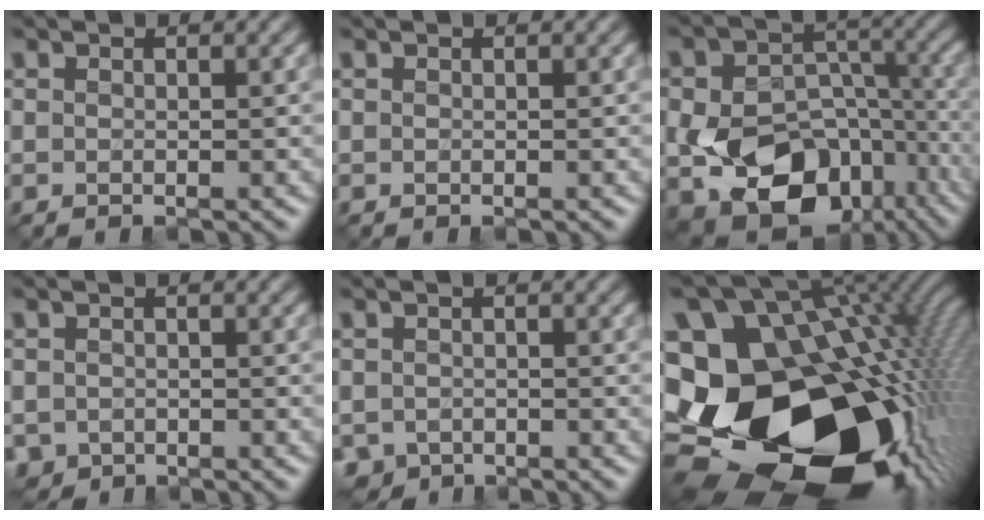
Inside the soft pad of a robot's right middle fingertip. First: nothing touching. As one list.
[{"total": 0.0}, {"total": 13.1, "force": [-5.0, 9.0, 8.0], "torque": [-0.127, -0.010, -0.081]}, {"total": 1.5, "force": [-0.9, 1.2, 0.3], "torque": [-0.002, -0.009, -0.019]}, {"total": 2.1, "force": [-1.5, 1.4, 0.4], "torque": [-0.003, -0.011, -0.031]}, {"total": 23.0, "force": [-3.6, 17.4, 14.6], "torque": [-0.252, -0.044, -0.073]}]